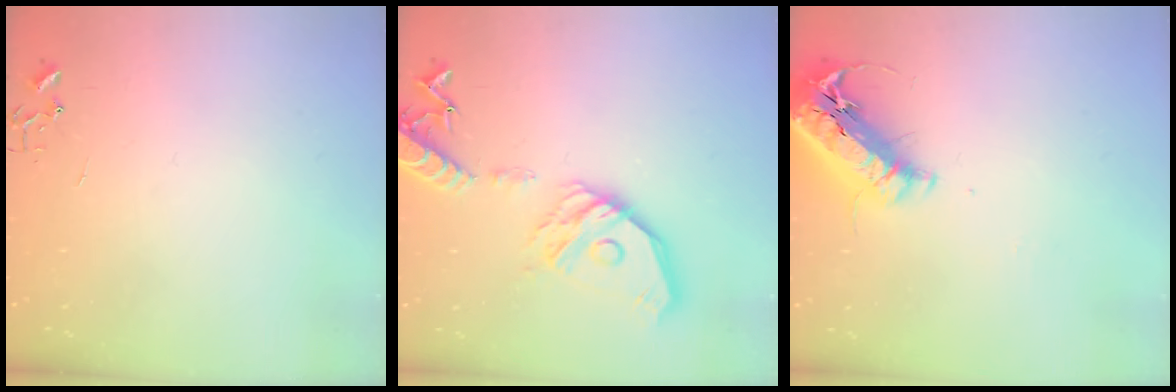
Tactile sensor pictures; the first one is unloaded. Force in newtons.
{"total": 20.0, "press": 19.7, "slide": 3.5}
{"total": 21.2, "press": 20.8, "slide": 4.0}